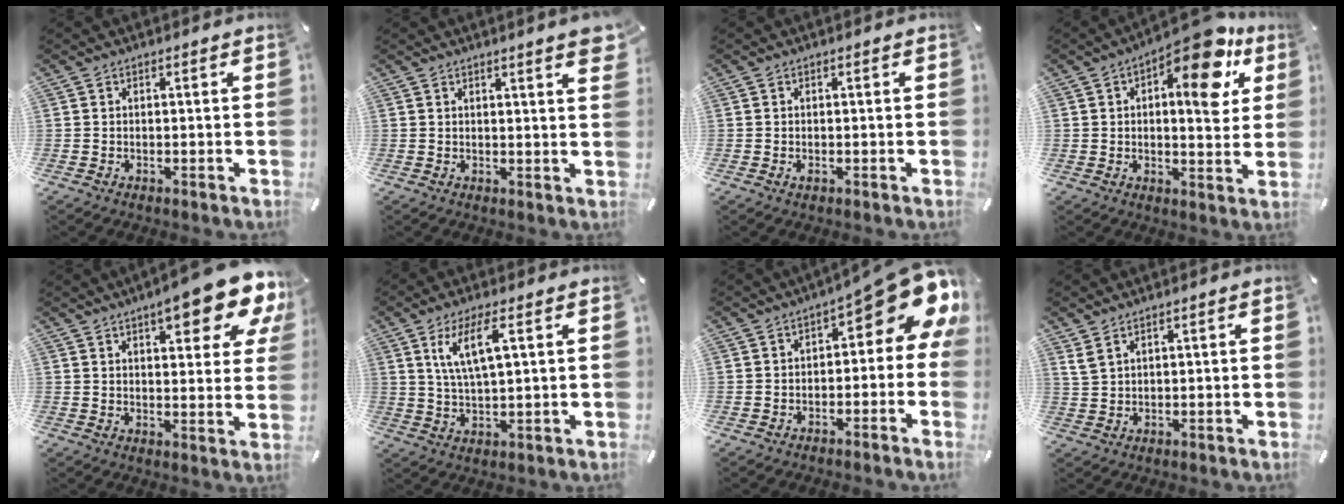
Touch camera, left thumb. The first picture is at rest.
{"total": 3.8, "force": [2.4, 0.4, 2.9], "torque": [-0.045, -0.013, 0.039]}
{"total": 0.8, "force": [-0.3, 0.3, 0.7], "torque": [-0.013, -0.003, -0.004]}
{"total": 14.5, "force": [7.5, 6.7, 10.4], "torque": [-0.125, -0.051, 0.121]}
{"total": 15.4, "force": [10.2, 4.5, 10.6], "torque": [-0.144, -0.063, 0.164]}
{"total": 8.8, "force": [3.7, 2.3, 7.7], "torque": [-0.165, 0.002, 0.061]}
{"total": 13.7, "force": [5.5, 5.5, 11.3], "torque": [-0.140, -0.046, 0.089]}
{"total": 2.7, "force": [2.0, 1.3, 1.4], "torque": [-0.031, -0.002, 0.038]}